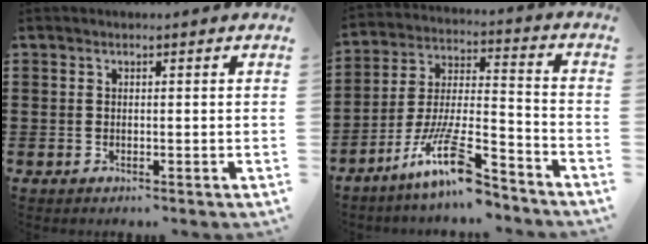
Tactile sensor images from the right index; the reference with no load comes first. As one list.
[{"total": 13.6, "force": [-9.5, 2.4, 9.4], "torque": [-0.185, 0.012, -0.179]}]